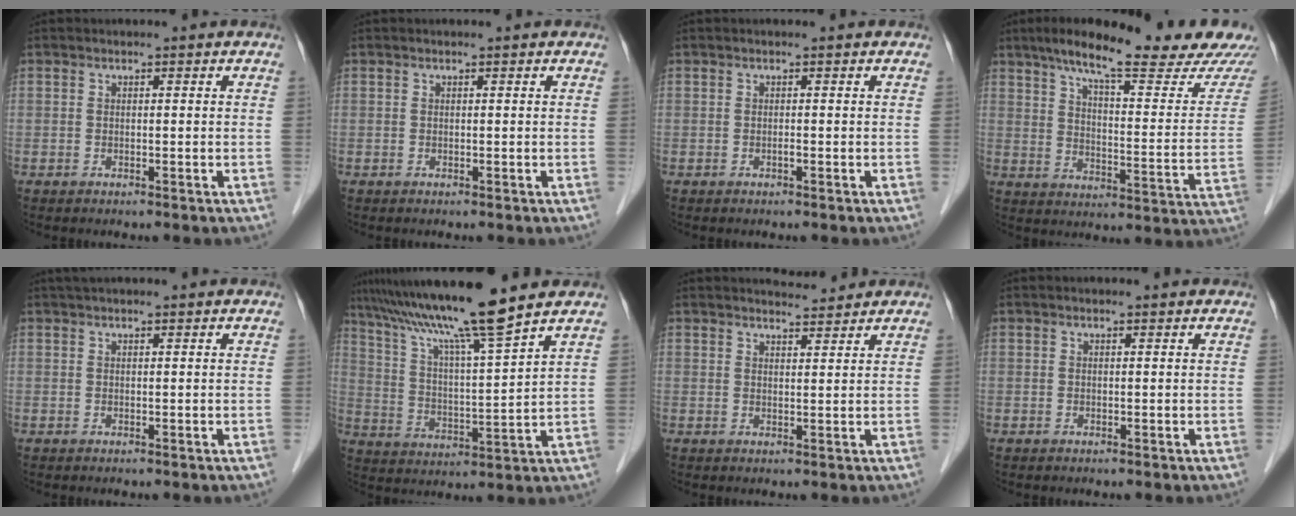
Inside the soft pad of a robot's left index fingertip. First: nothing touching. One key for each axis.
{"total": 0.0}
{"total": 0.0}
{"total": 23.1, "fx": 19.1, "fy": 2.2, "fz": 12.8, "tx": -0.183, "ty": -0.020, "tz": 0.253}
{"total": 4.3, "fx": 3.8, "fy": 0.3, "fz": 2.1, "tx": -0.027, "ty": 0.037, "tz": 0.055}
{"total": 14.2, "fx": 11.5, "fy": -1.6, "fz": 8.1, "tx": -0.146, "ty": 0.007, "tz": 0.200}
{"total": 3.5, "fx": 3.5, "fy": 0.4, "fz": 0.5, "tx": -0.014, "ty": 0.003, "tz": 0.053}
{"total": 0.7, "fx": 0.7, "fy": 0.1, "fz": 0.2, "tx": -0.013, "ty": 0.008, "tz": 0.010}